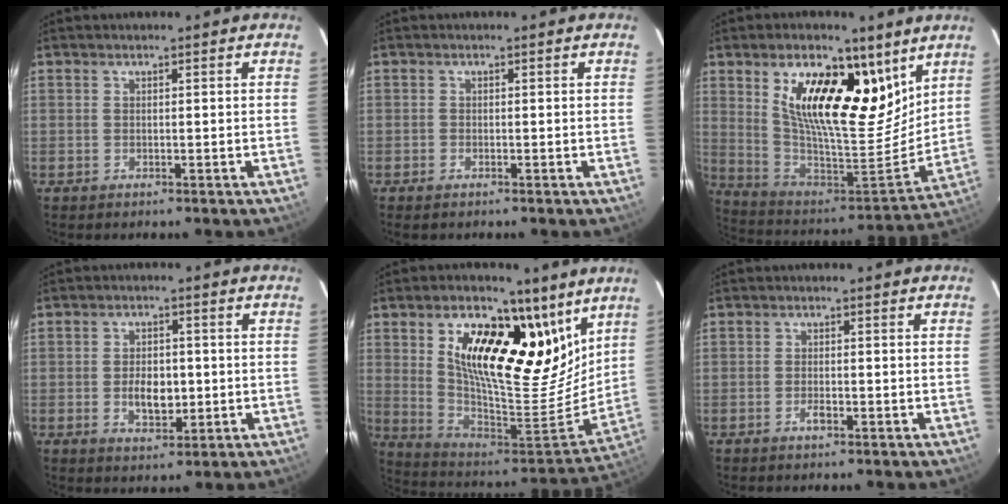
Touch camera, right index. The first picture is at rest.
{"total": 0.8, "force": [-0.6, 0.3, 0.3], "torque": [-0.006, -0.002, -0.014]}
{"total": 23.6, "force": [12.1, 10.4, 17.5], "torque": [-0.300, -0.004, 0.212]}
{"total": 5.8, "force": [-0.9, 3.5, 4.6], "torque": [-0.084, -0.001, -0.010]}
{"total": 25.5, "force": [12.9, 11.5, 18.7], "torque": [-0.316, -0.008, 0.222]}
{"total": 1.8, "force": [-1.0, 0.8, 1.3], "torque": [-0.028, -0.001, -0.018]}